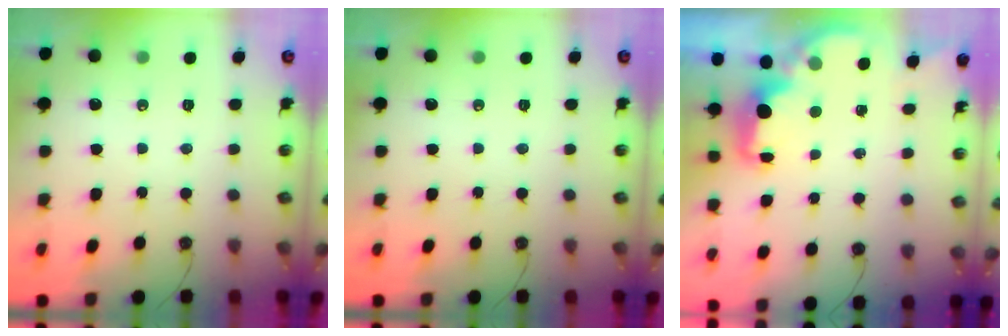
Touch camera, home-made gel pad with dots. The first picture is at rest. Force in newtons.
{"total": 0.0}
{"total": 2.3, "press": 2.2, "slide": 0.7}